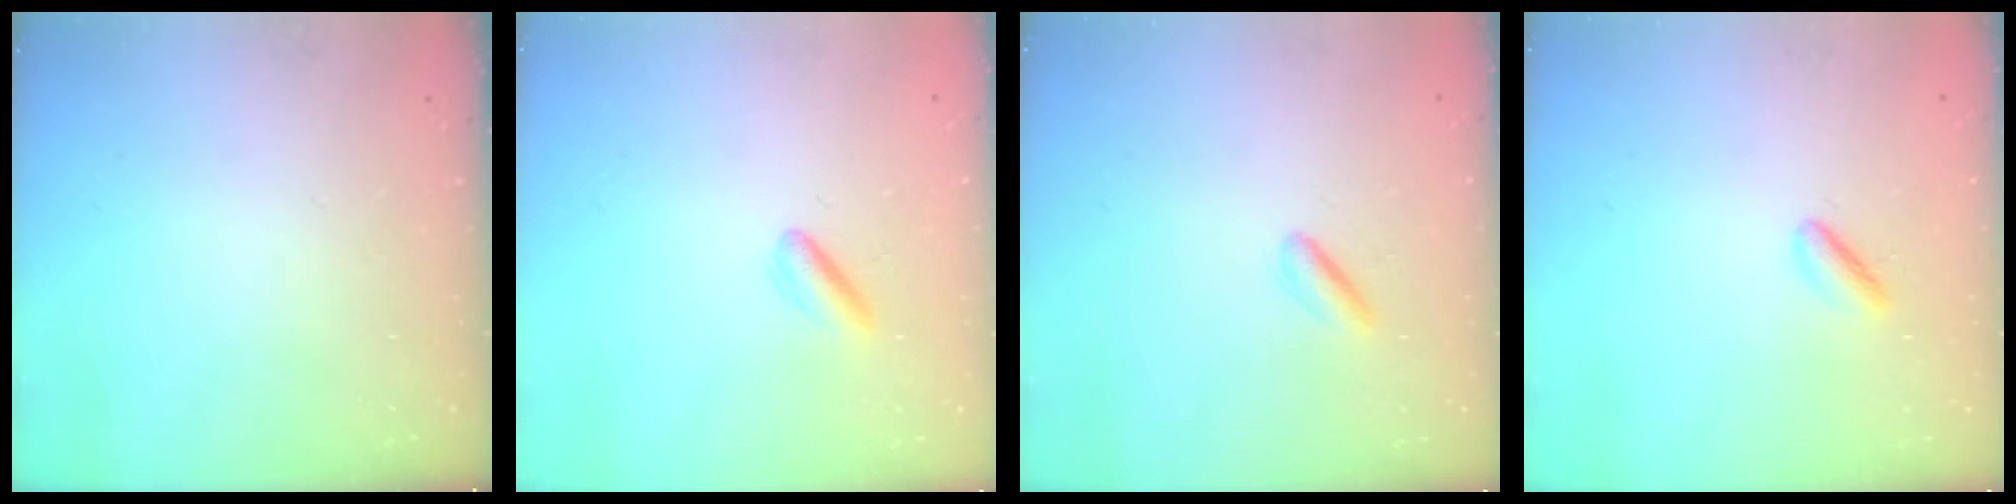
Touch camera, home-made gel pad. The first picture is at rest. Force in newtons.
{"total": 3.1, "press": 2.9, "slide": 0.9}
{"total": 2.4, "press": 2.2, "slide": 0.8}
{"total": 2.7, "press": 2.6, "slide": 0.8}